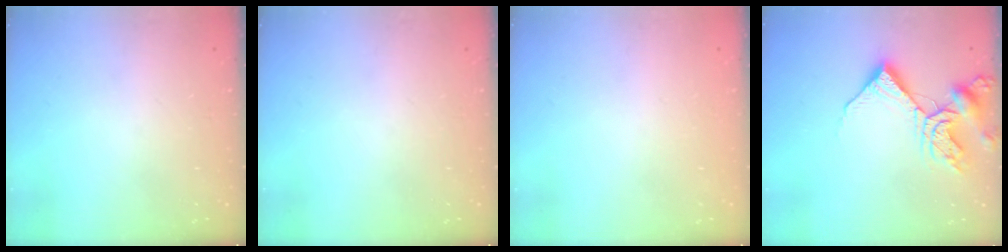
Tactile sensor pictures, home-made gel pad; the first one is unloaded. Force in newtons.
{"total": 0.0}
{"total": 2.0, "press": 2.0, "slide": 0.1}
{"total": 11.9, "press": 11.8, "slide": 1.4}